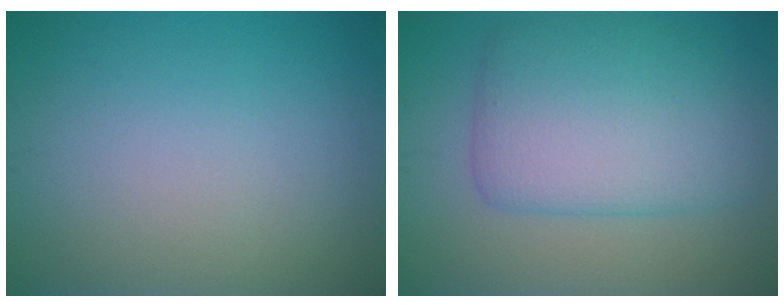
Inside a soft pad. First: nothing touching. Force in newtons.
{"total": 7.3, "press": 7.3, "slide": 0.1}